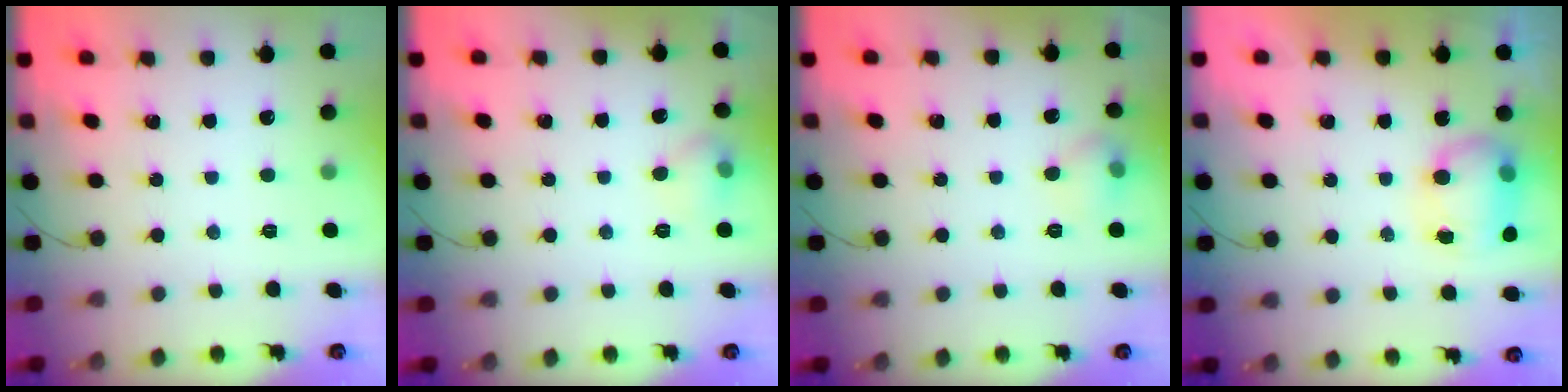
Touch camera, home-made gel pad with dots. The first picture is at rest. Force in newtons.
{"total": 5.8, "press": 5.5, "slide": 1.7}
{"total": 5.8, "press": 5.5, "slide": 1.7}
{"total": 8.3, "press": 8.3, "slide": 0.5}